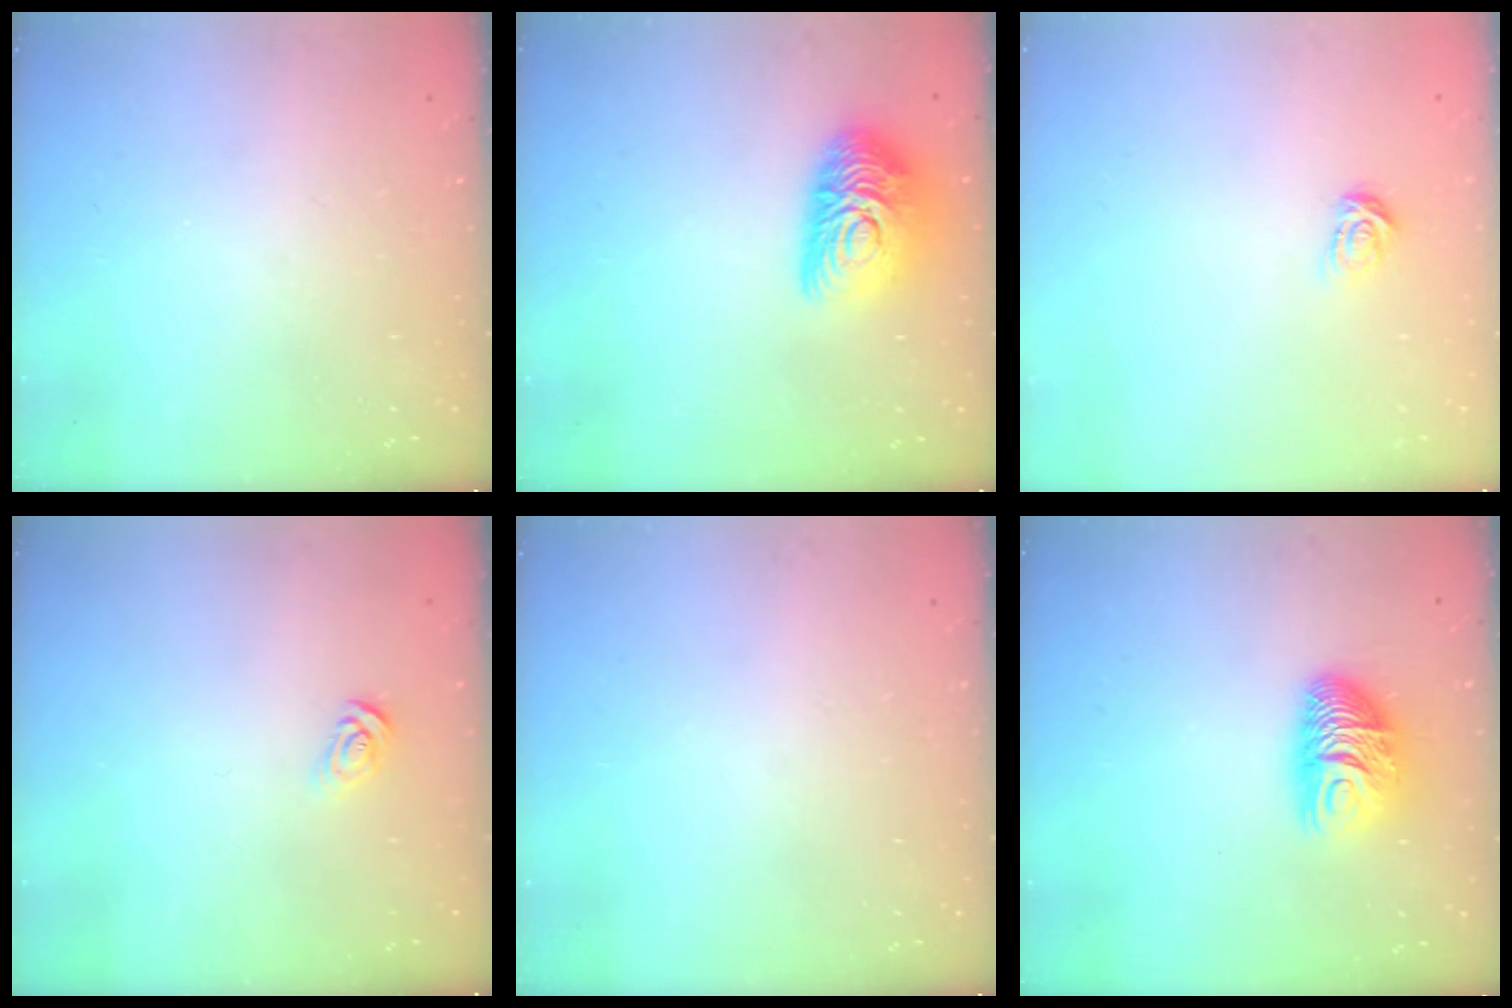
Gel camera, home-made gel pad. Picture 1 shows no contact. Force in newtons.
{"total": 13.8, "press": 13.8, "slide": 0.8}
{"total": 3.7, "press": 3.7, "slide": 0.3}
{"total": 3.6, "press": 3.6, "slide": 0.3}
{"total": 0.0}
{"total": 9.1, "press": 9.1, "slide": 0.9}